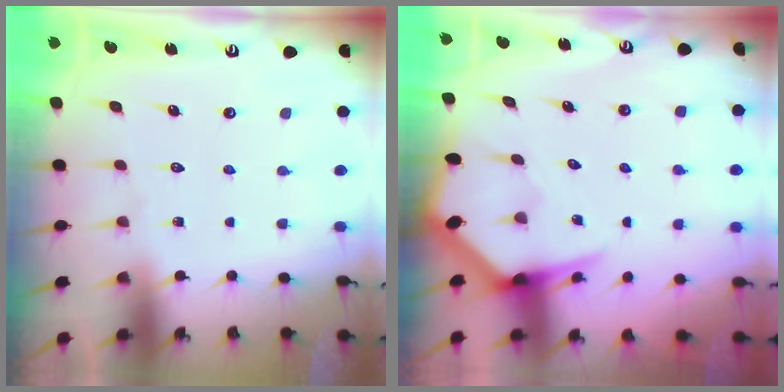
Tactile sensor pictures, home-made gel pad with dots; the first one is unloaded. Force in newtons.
{"total": 5.1, "press": 5.1, "slide": 0.6}